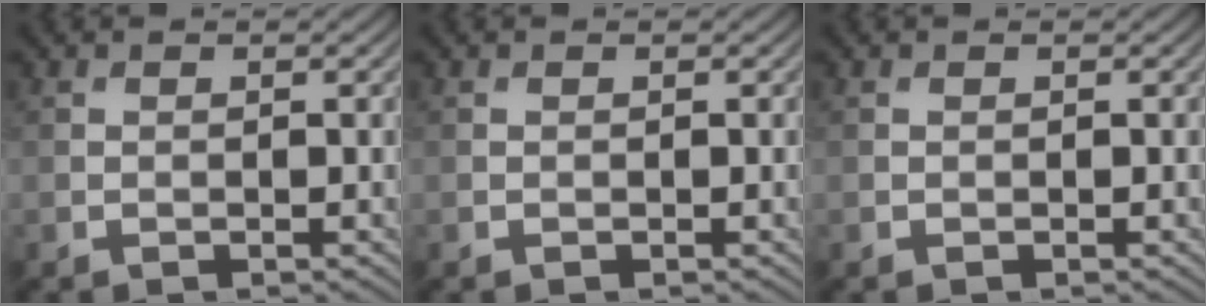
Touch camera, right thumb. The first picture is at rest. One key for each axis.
{"total": 0.0}
{"total": 0.0}